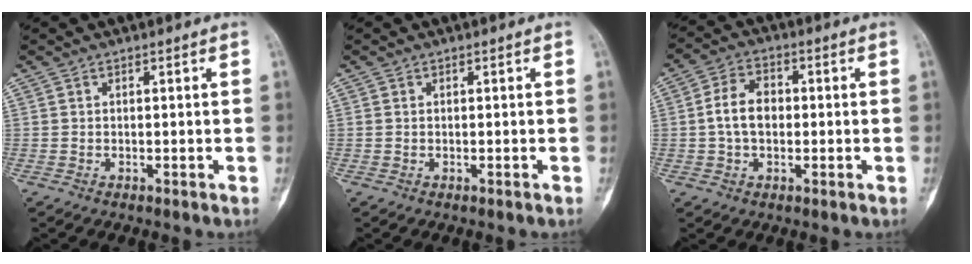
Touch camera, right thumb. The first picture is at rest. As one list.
[{"total": 0.0}, {"total": 7.1, "force": [-0.3, 4.8, 5.1], "torque": [-0.086, 0.019, -0.012]}]